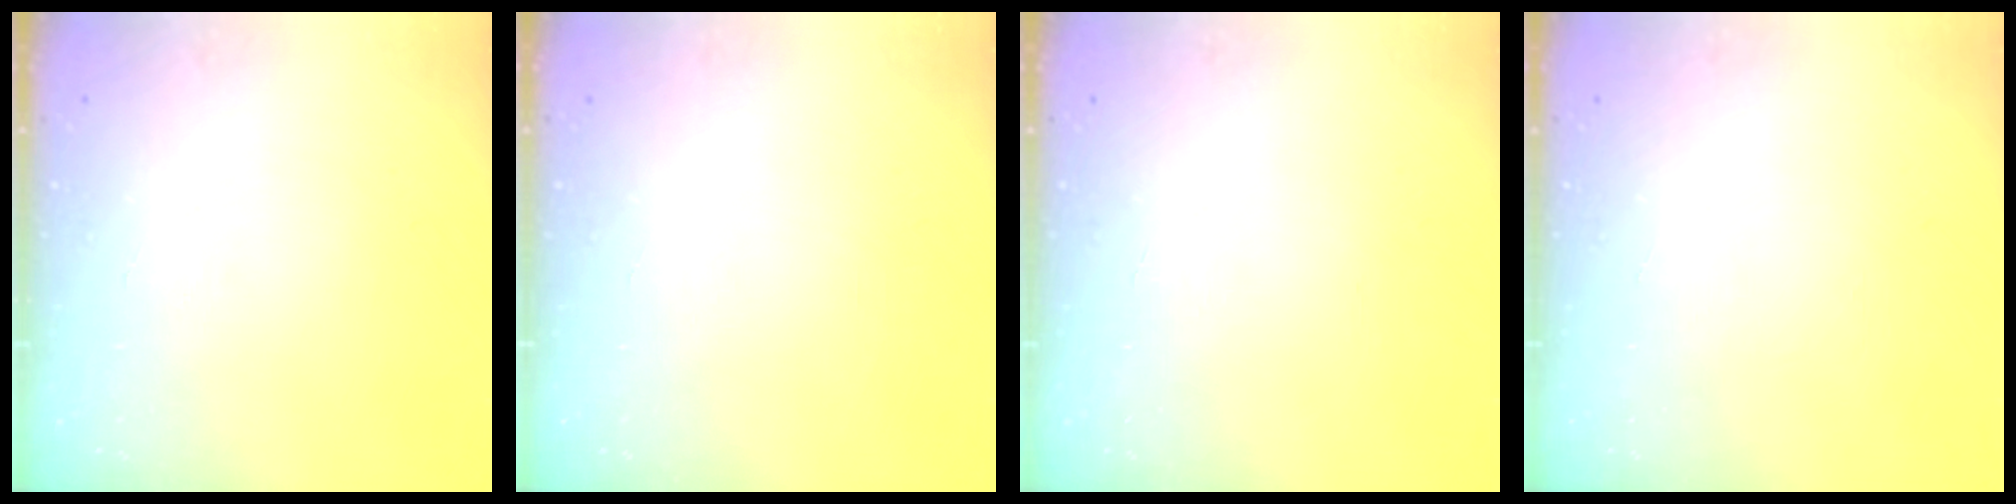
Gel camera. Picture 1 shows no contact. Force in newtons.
{"total": 0.0}
{"total": 0.0}
{"total": 0.0}